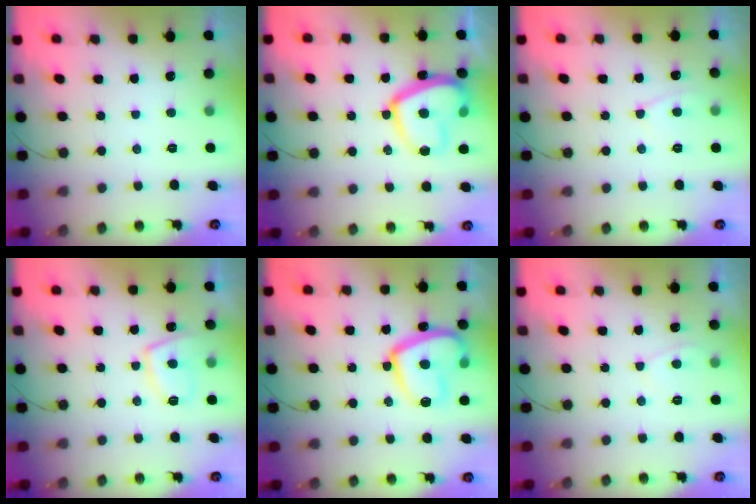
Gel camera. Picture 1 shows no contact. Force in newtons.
{"total": 14.3, "press": 14.3, "slide": 1.1}
{"total": 3.8, "press": 3.8, "slide": 0.5}
{"total": 9.0, "press": 9.0, "slide": 1.2}
{"total": 17.7, "press": 17.5, "slide": 2.0}
{"total": 3.7, "press": 3.7, "slide": 0.5}